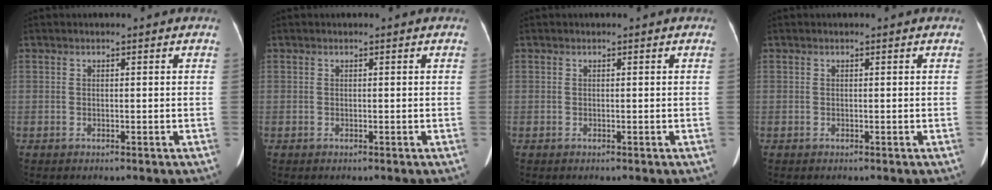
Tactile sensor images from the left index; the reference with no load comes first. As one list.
[{"total": 0.0}, {"total": 0.0}, {"total": 0.0}]